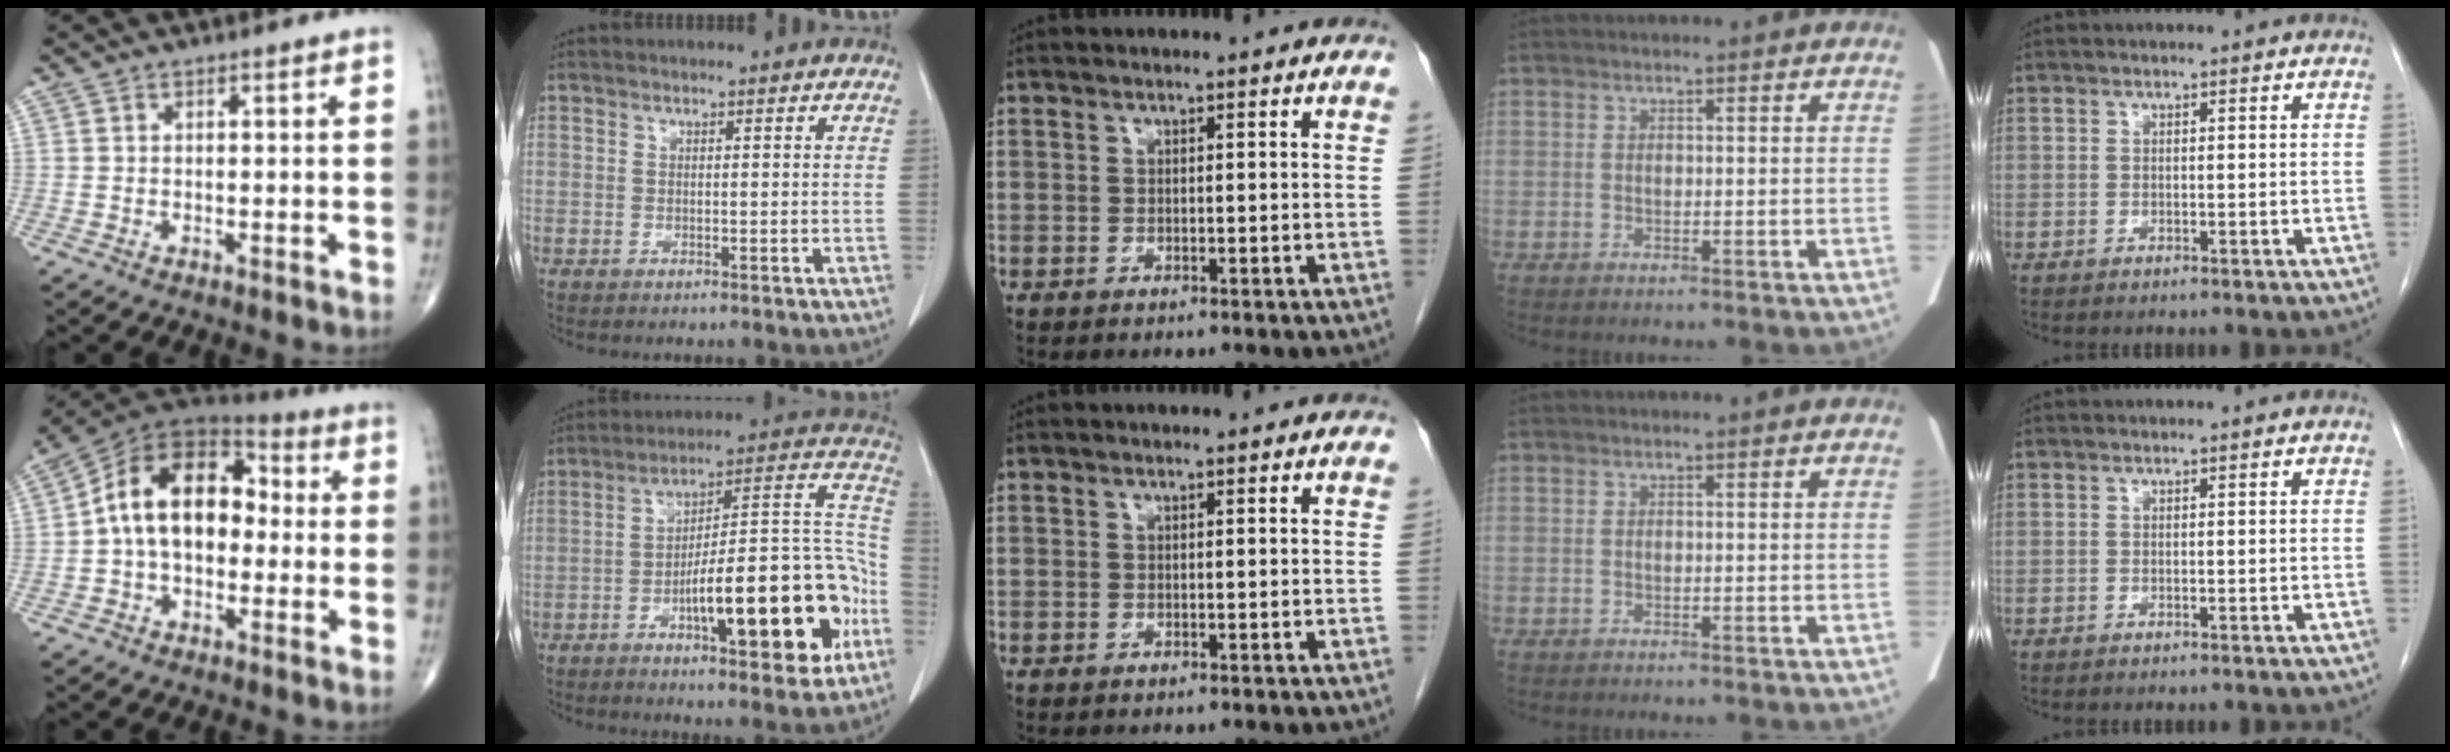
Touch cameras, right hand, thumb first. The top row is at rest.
{"thumb": {"total": 16.3, "force": [0.0, 10.8, 12.2], "torque": [-0.175, 0.049, -0.014]}, "index": {"total": 22.2, "force": [-8.0, 5.0, 20.1], "torque": [-0.245, 0.031, -0.105]}}